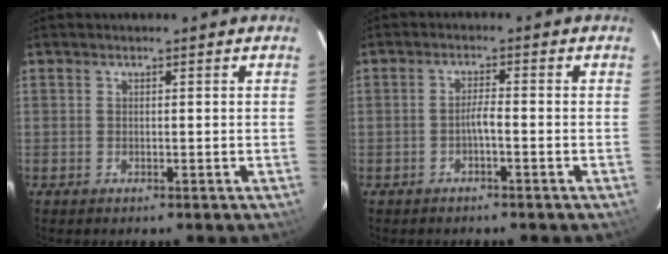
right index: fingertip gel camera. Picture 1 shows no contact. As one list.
[{"total": 2.2, "force": [-1.2, 0.1, 1.8], "torque": [-0.036, 0.008, -0.021]}]